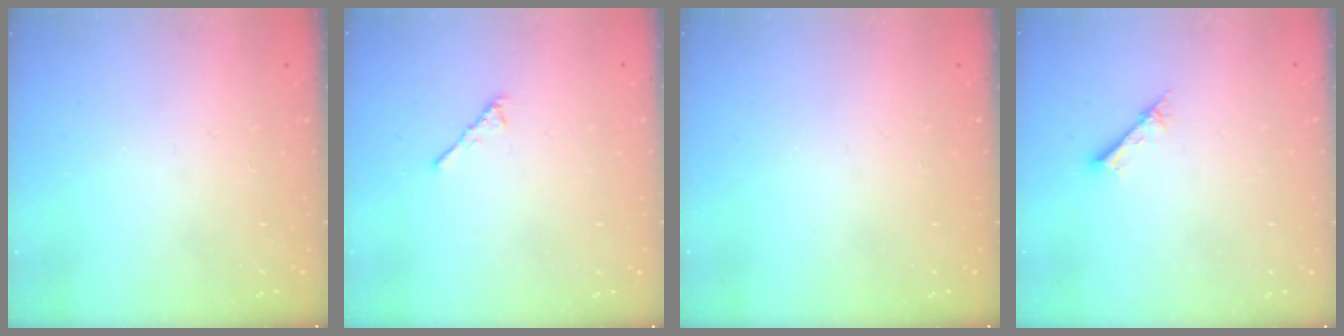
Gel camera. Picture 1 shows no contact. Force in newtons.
{"total": 2.9, "press": 2.8, "slide": 0.7}
{"total": 0.0}
{"total": 2.1, "press": 2.1, "slide": 0.2}